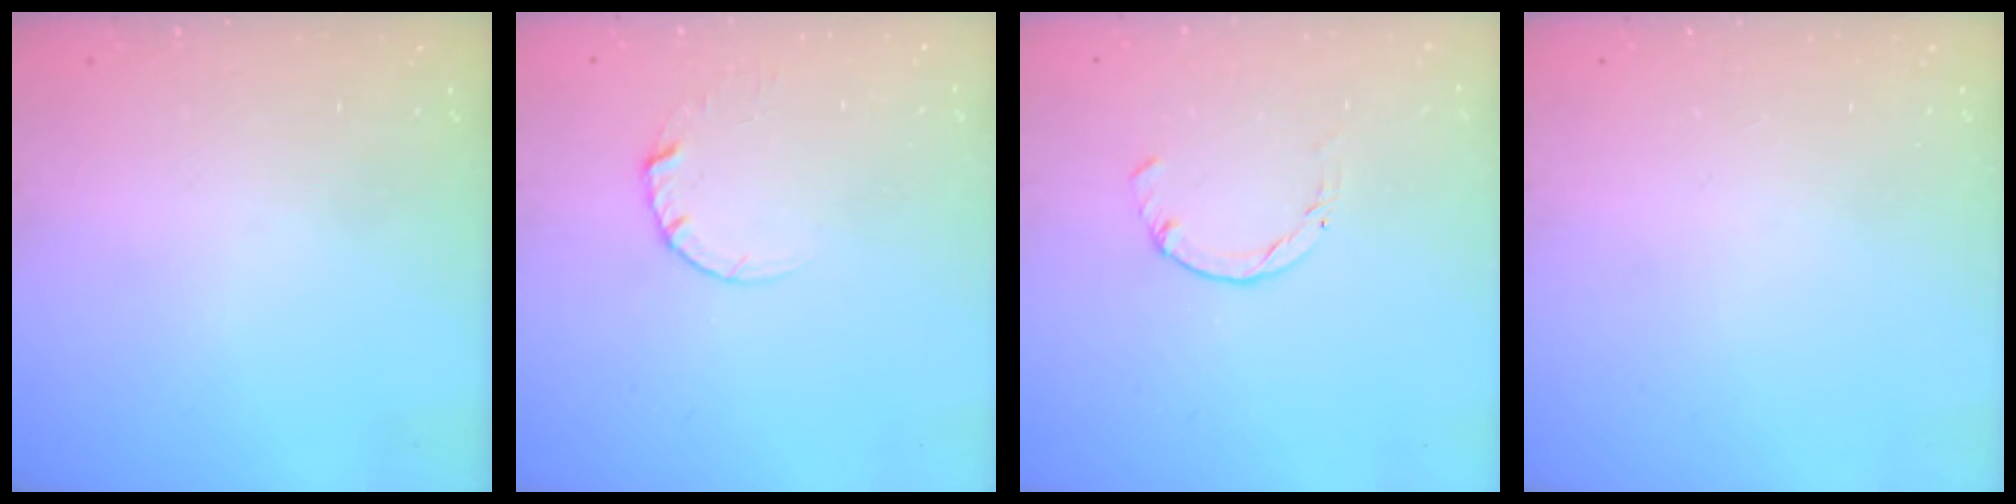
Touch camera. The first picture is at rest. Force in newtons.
{"total": 2.7, "press": 2.7, "slide": 0.2}
{"total": 0.0}
{"total": 0.0}